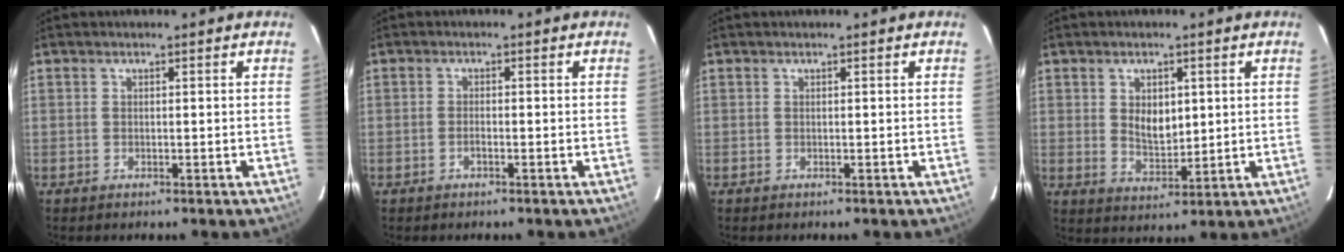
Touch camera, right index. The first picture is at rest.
{"total": 1.3, "force": [-0.7, 0.5, 0.9], "torque": [-0.020, 0.002, -0.013]}
{"total": 0.0}
{"total": 5.6, "force": [1.2, 3.6, 4.2], "torque": [-0.068, -0.002, 0.028]}